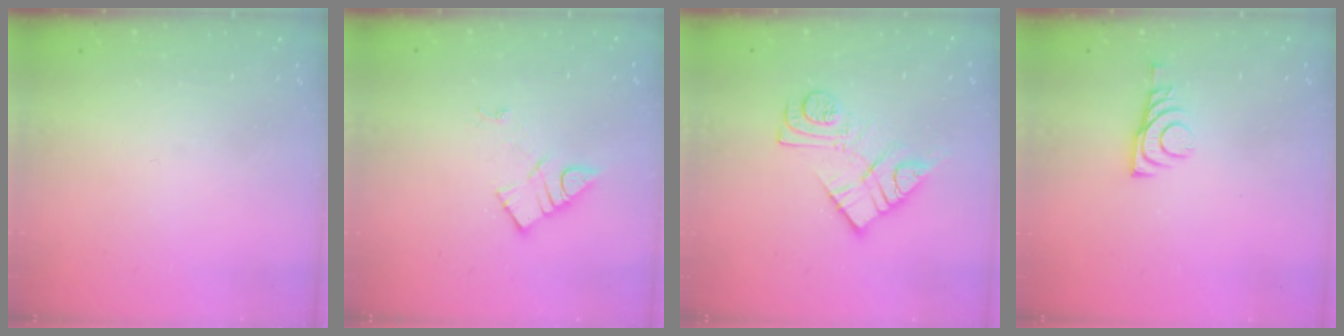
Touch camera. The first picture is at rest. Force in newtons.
{"total": 6.4, "press": 6.4, "slide": 0.3}
{"total": 12.3, "press": 12.3, "slide": 0.2}
{"total": 6.8, "press": 6.8, "slide": 0.7}